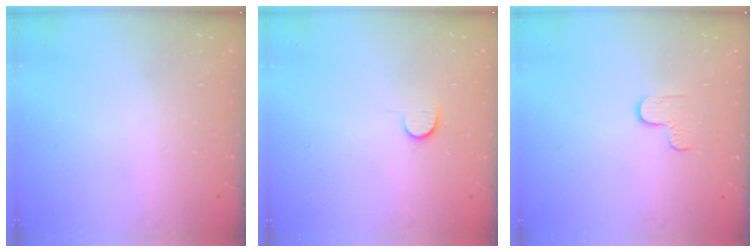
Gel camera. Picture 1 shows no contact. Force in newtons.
{"total": 5.6, "press": 5.6, "slide": 0.6}
{"total": 3.5, "press": 3.4, "slide": 0.4}